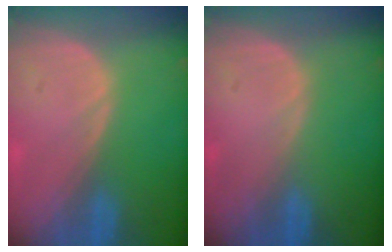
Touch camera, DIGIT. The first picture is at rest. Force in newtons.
{"total": 0.0}